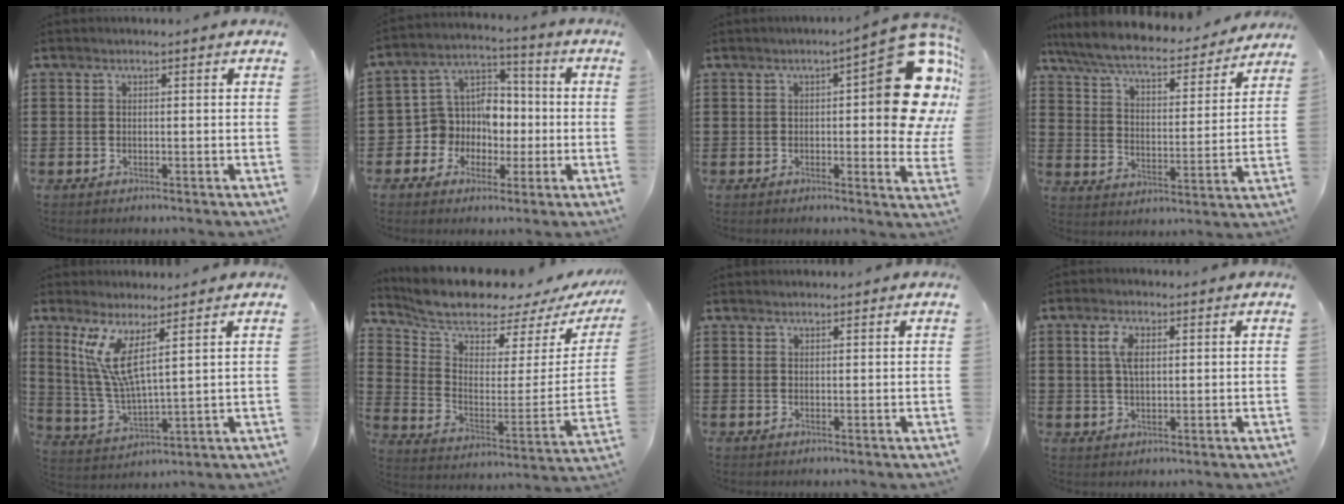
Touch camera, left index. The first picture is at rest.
{"total": 7.8, "force": [-1.7, 7.4, 1.9], "torque": [-0.077, 0.001, -0.033]}
{"total": 14.6, "force": [3.8, 4.3, 13.4], "torque": [-0.168, -0.023, 0.059]}
{"total": 7.0, "force": [6.3, 0.9, 2.9], "torque": [-0.085, -0.040, 0.107]}
{"total": 8.1, "force": [4.8, 1.1, 6.4], "torque": [-0.146, -0.022, 0.084]}
{"total": 7.3, "force": [7.0, 1.3, 1.6], "torque": [-0.076, -0.062, 0.120]}
{"total": 0.8, "force": [0.8, 0.1, 0.0], "torque": [-0.002, 0.000, 0.016]}
{"total": 4.0, "force": [1.2, 1.8, 3.4], "torque": [-0.073, 0.010, 0.020]}